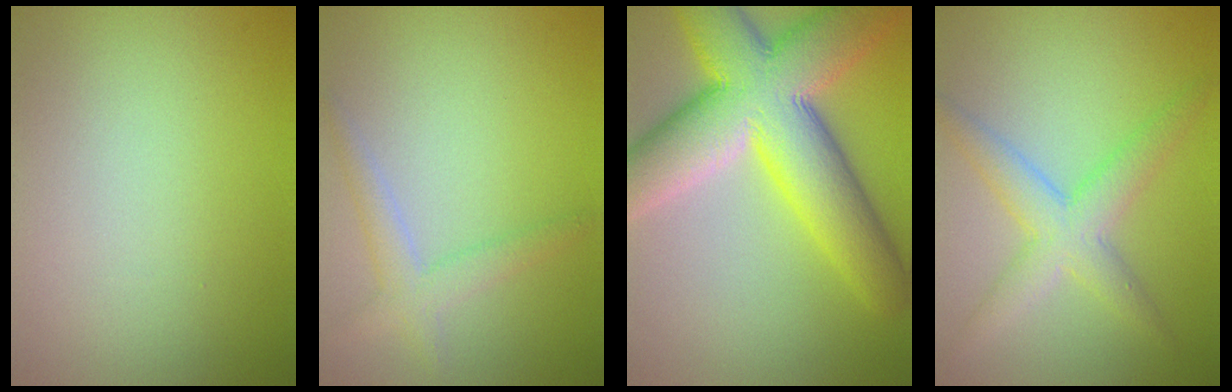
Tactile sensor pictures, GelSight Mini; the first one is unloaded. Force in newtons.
{"total": 2.4, "press": 2.4, "slide": 0.2}
{"total": 12.8, "press": 12.8, "slide": 0.7}
{"total": 3.0, "press": 3.0, "slide": 0.3}